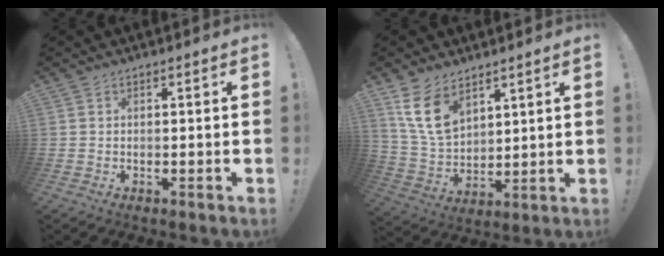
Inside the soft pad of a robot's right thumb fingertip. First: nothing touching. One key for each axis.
{"total": 11.3, "fx": 6.6, "fy": 6.8, "fz": 6.1, "tx": -0.125, "ty": -0.032, "tz": 0.132}